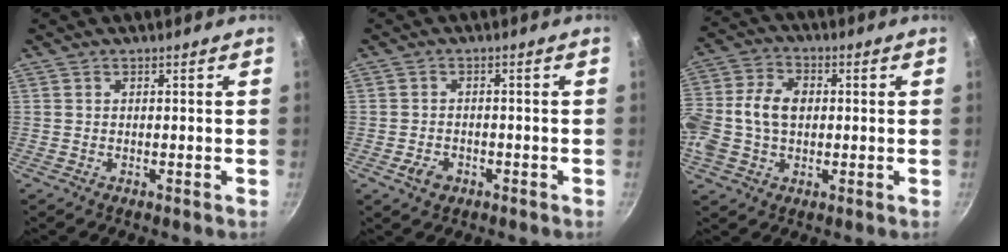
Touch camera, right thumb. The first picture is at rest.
{"total": 3.3, "force": [-1.6, 2.4, 1.7], "torque": [-0.029, 0.013, -0.024]}
{"total": 13.1, "force": [0.1, 9.4, 9.1], "torque": [-0.176, 0.027, -0.010]}